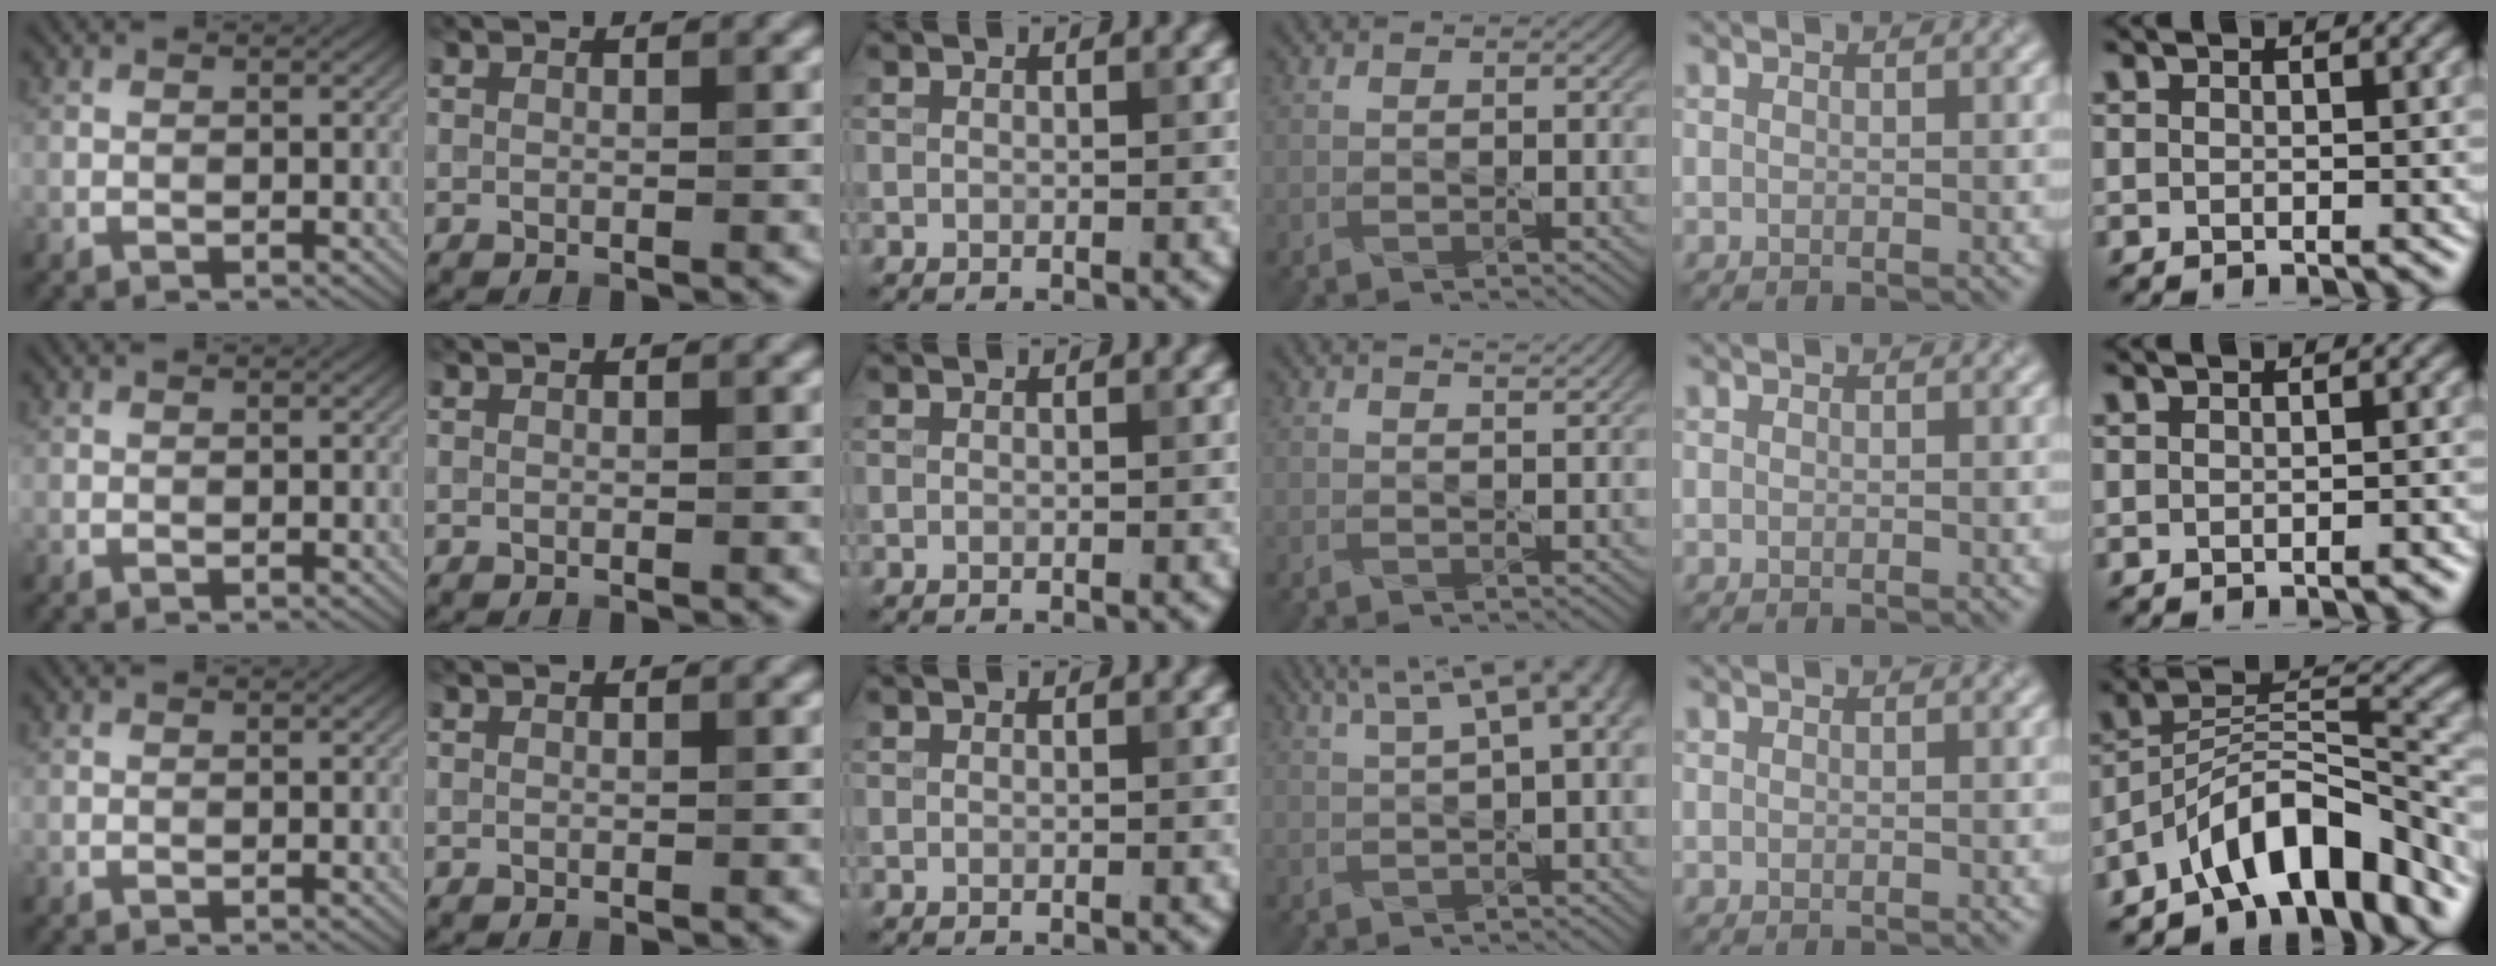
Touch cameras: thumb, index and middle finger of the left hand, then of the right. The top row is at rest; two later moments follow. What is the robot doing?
{"motion": "pour", "object": "sugar"}